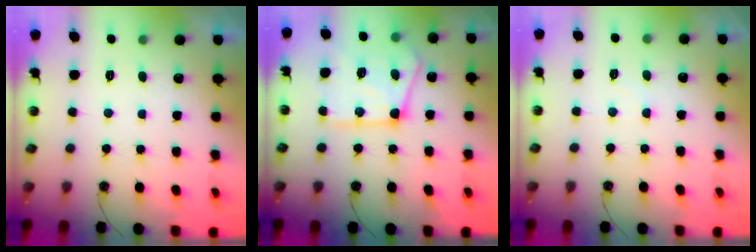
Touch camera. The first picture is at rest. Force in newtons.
{"total": 20.7, "press": 20.6, "slide": 2.2}
{"total": 2.7, "press": 2.7, "slide": 0.3}